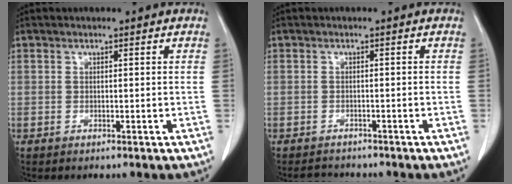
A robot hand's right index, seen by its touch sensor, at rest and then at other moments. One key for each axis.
{"total": 2.4, "fx": -2.2, "fy": 0.8, "fz": 0.2, "tx": -0.003, "ty": -0.005, "tz": -0.033}